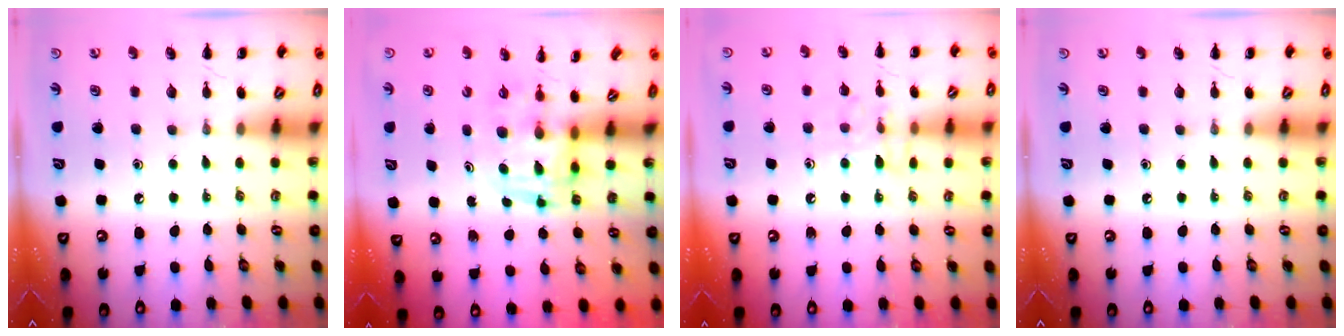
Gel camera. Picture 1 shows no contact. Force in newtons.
{"total": 3.6, "press": 3.5, "slide": 0.6}
{"total": 8.0, "press": 8.0, "slide": 0.7}
{"total": 0.0}